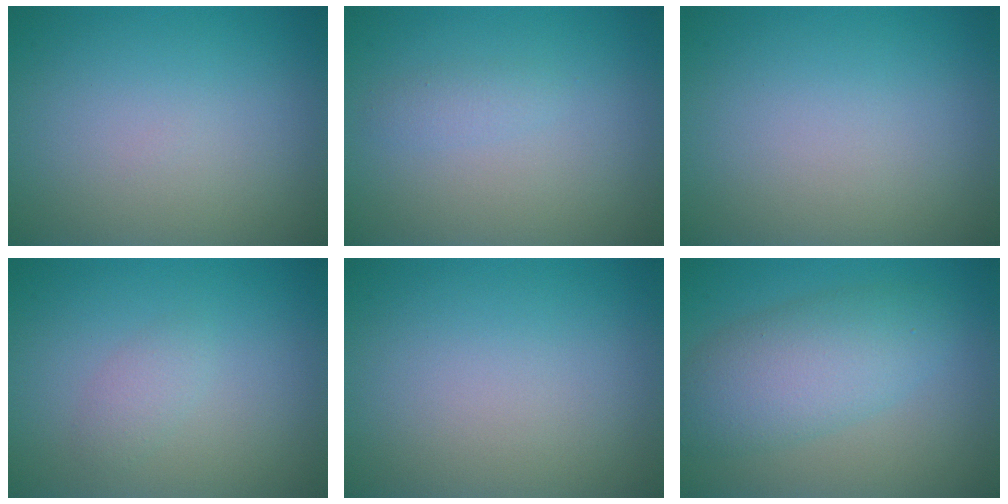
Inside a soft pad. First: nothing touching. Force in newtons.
{"total": 1.0, "press": 1.0, "slide": 0.1}
{"total": 0.0}
{"total": 1.2, "press": 1.2, "slide": 0.0}
{"total": 0.0}
{"total": 5.6, "press": 5.6, "slide": 0.1}